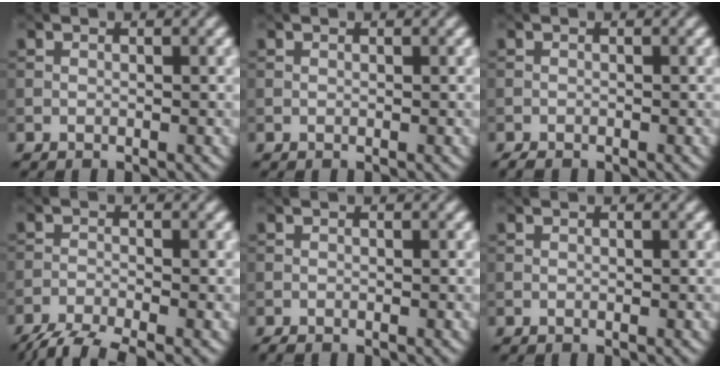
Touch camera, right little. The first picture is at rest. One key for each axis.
{"total": 0.0}
{"total": 1.0, "fx": -0.9, "fy": 0.2, "fz": 0.2, "tx": -0.003, "ty": -0.003, "tz": -0.017}
{"total": 5.5, "fx": -4.5, "fy": 0.9, "fz": 2.9, "tx": -0.057, "ty": -0.022, "tz": -0.091}
{"total": 0.6, "fx": -0.6, "fy": 0.1, "fz": 0.2, "tx": -0.001, "ty": -0.002, "tz": -0.011}
{"total": 0.0}